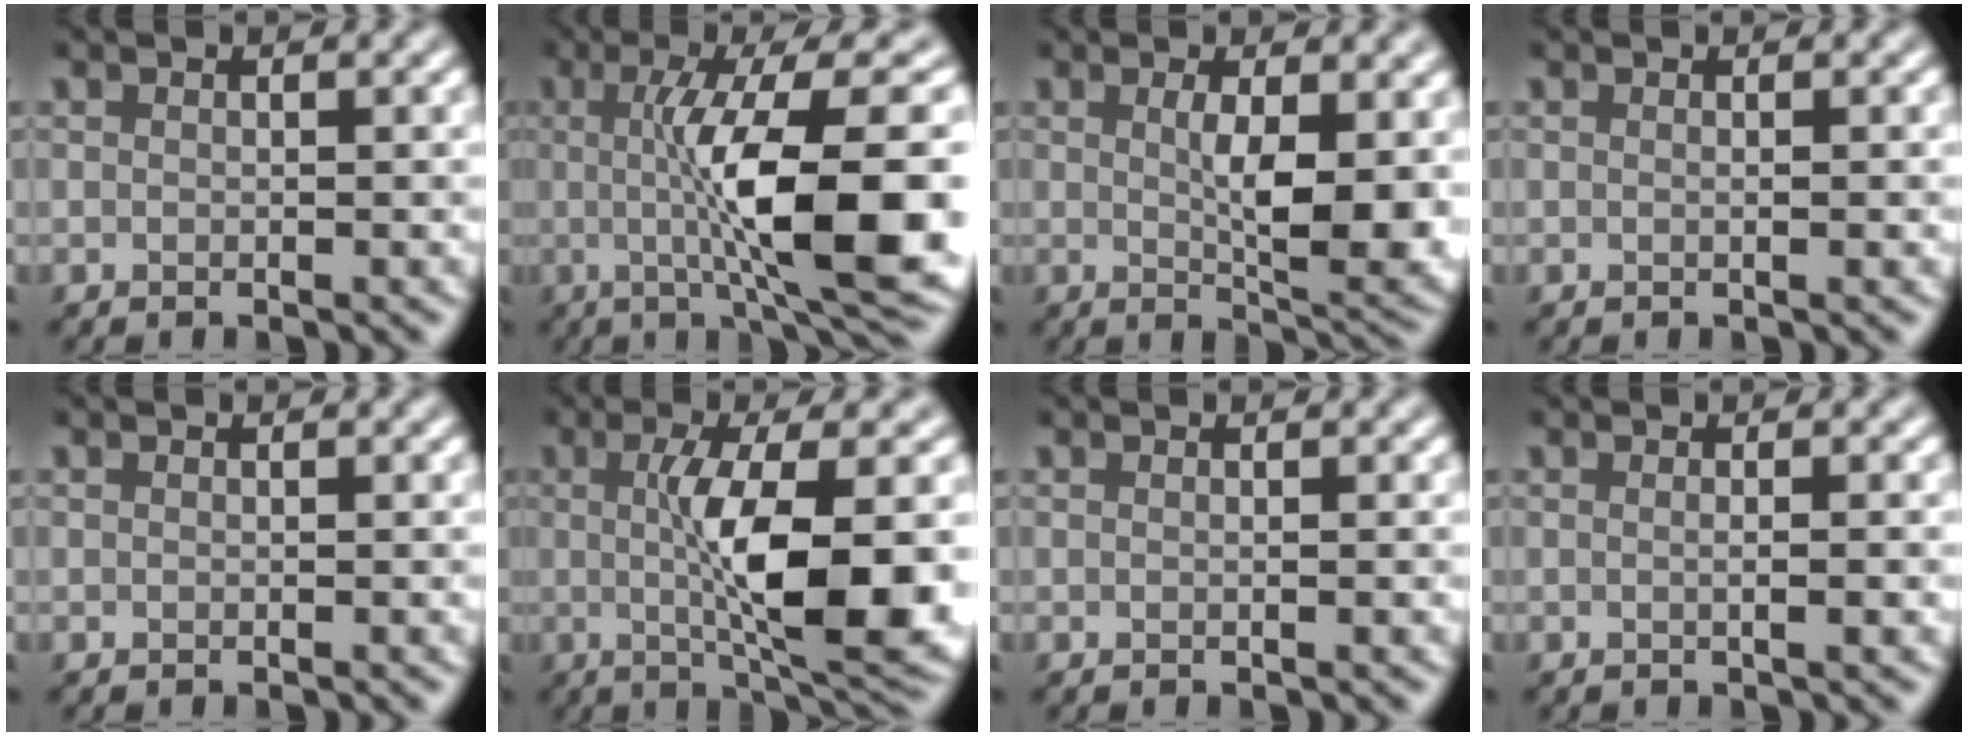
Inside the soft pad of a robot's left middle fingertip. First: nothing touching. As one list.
[{"total": 12.1, "force": [-0.5, 2.9, 11.7], "torque": [-0.171, -0.005, -0.005]}, {"total": 5.5, "force": [0.7, 1.6, 5.2], "torque": [-0.085, -0.010, 0.018]}, {"total": 0.8, "force": [0.0, 0.3, 0.8], "torque": [-0.006, 0.003, -0.003]}, {"total": 0.0}, {"total": 9.5, "force": [-0.3, 2.3, 9.2], "torque": [-0.144, -0.011, 0.002]}, {"total": 0.5, "force": [0.0, 0.1, 0.5], "torque": [-0.003, 0.002, -0.001]}, {"total": 1.8, "force": [0.0, 0.5, 1.7], "torque": [-0.017, 0.000, -0.007]}]